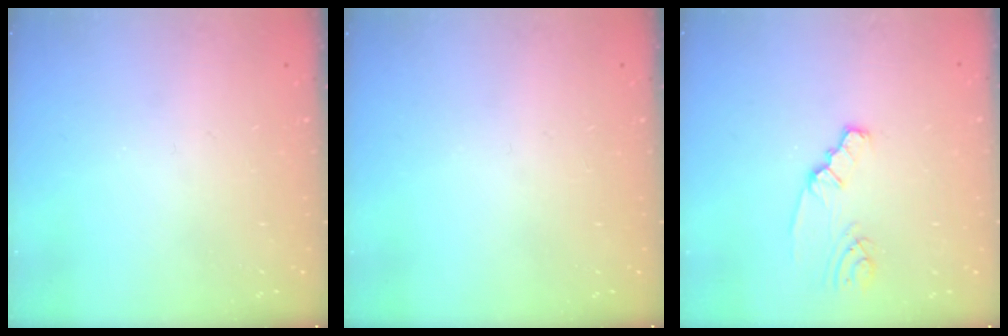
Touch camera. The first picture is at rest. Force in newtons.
{"total": 0.0}
{"total": 2.0, "press": 2.0, "slide": 0.1}